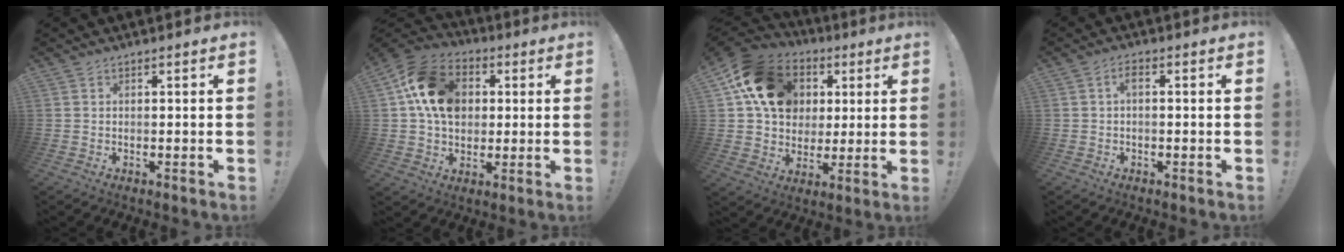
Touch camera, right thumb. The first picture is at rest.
{"total": 17.0, "force": [3.9, 13.2, 10.0], "torque": [-0.162, 0.000, 0.080]}
{"total": 18.2, "force": [5.9, 14.7, 9.1], "torque": [-0.124, -0.013, 0.128]}
{"total": 2.3, "force": [-0.2, 1.0, 2.1], "torque": [-0.045, 0.012, -0.006]}